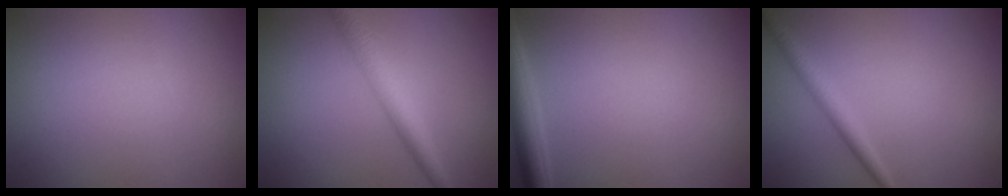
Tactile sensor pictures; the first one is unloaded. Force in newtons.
{"total": 3.4, "press": 3.4, "slide": 0.0}
{"total": 3.0, "press": 3.0, "slide": 0.2}
{"total": 1.8, "press": 1.8, "slide": 0.1}